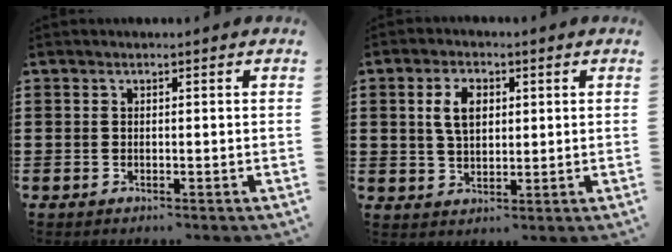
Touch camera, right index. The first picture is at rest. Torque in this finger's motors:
{"motor_torque": [1.16, 0.60, 0.63, 0.15]}